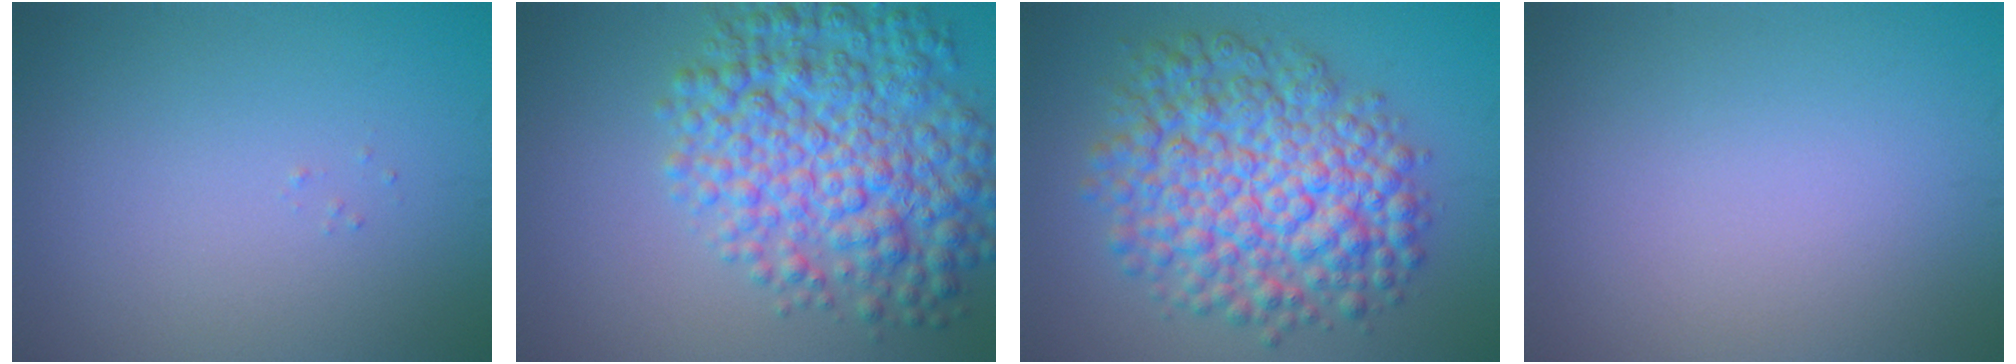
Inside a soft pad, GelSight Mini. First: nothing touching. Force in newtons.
{"total": 8.9, "press": 8.9, "slide": 0.2}
{"total": 9.9, "press": 9.9, "slide": 0.2}
{"total": 0.0}